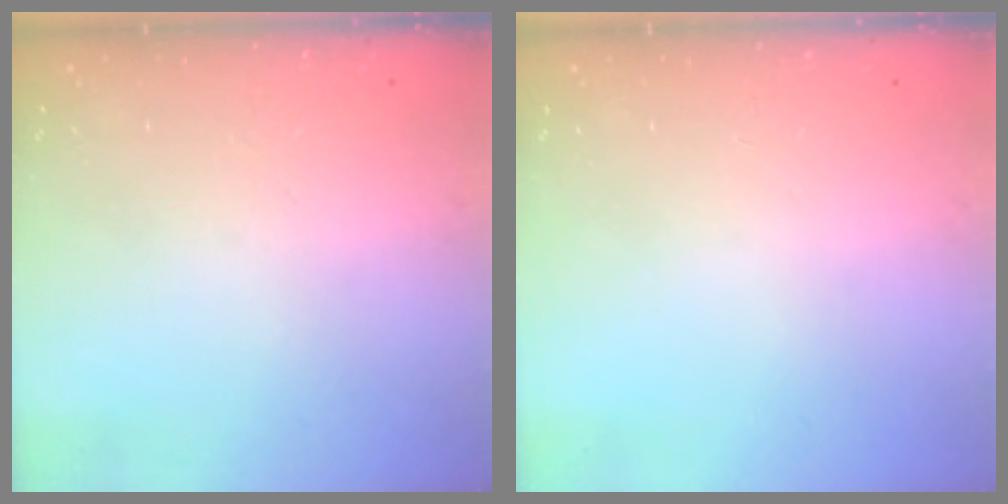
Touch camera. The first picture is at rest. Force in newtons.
{"total": 0.0}